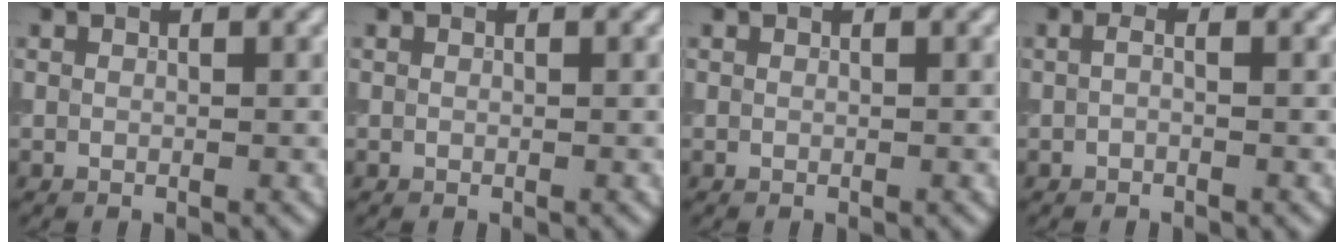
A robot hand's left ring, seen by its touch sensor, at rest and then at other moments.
{"total": 0.0}
{"total": 0.0}
{"total": 0.7, "force": [-0.2, 0.1, 0.7], "torque": [-0.016, -0.006, -0.007]}